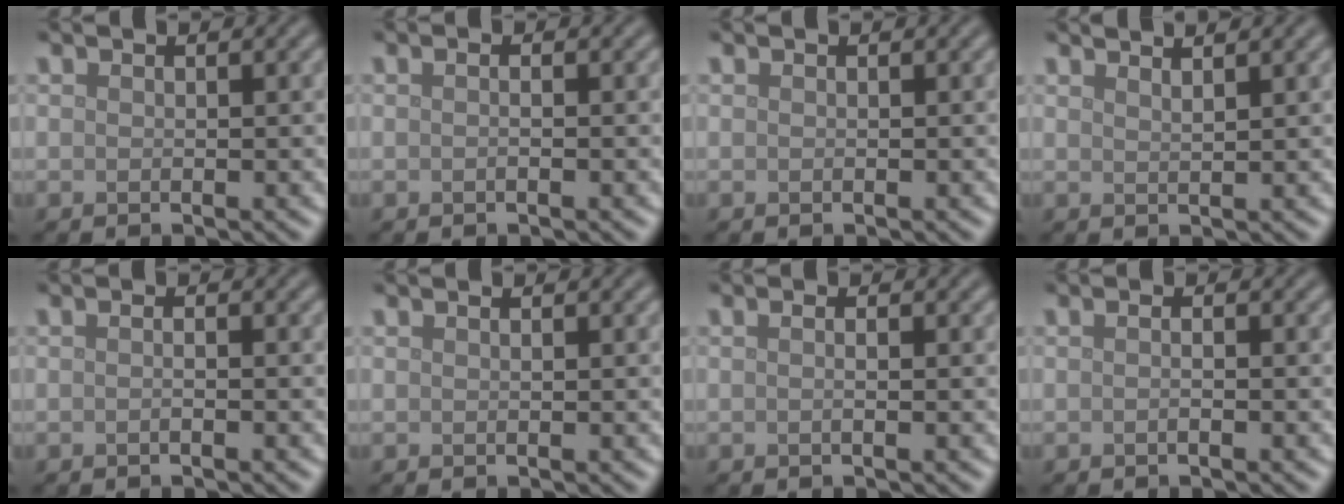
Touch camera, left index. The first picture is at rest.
{"total": 0.8, "force": [0.0, 0.2, 0.8], "torque": [-0.009, -0.010, -0.004]}
{"total": 0.0}
{"total": 2.5, "force": [2.0, 0.7, 1.3], "torque": [0.005, 0.012, 0.006]}
{"total": 0.9, "force": [-0.1, 0.3, 0.9], "torque": [-0.008, -0.008, -0.008]}
{"total": 0.5, "force": [0.2, 0.1, 0.4], "torque": [-0.007, 0.002, 0.003]}
{"total": 1.3, "force": [0.2, 0.4, 1.2], "torque": [-0.011, -0.009, -0.007]}
{"total": 1.2, "force": [0.0, 0.4, 1.1], "torque": [-0.006, -0.008, -0.009]}